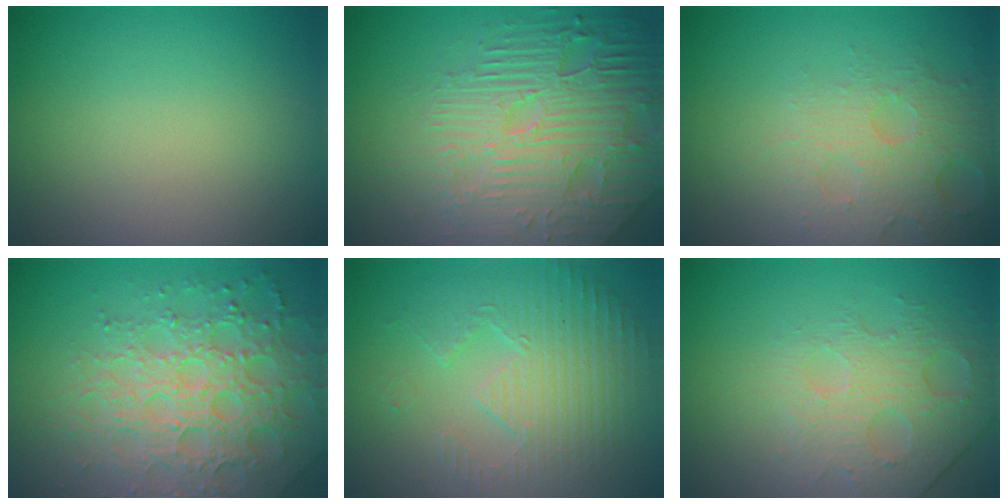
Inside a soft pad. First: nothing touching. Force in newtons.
{"total": 7.4, "press": 6.0, "slide": 4.4}
{"total": 4.9, "press": 3.4, "slide": 3.5}
{"total": 6.9, "press": 6.7, "slide": 1.6}
{"total": 4.3, "press": 3.4, "slide": 2.6}
{"total": 4.9, "press": 3.4, "slide": 3.6}